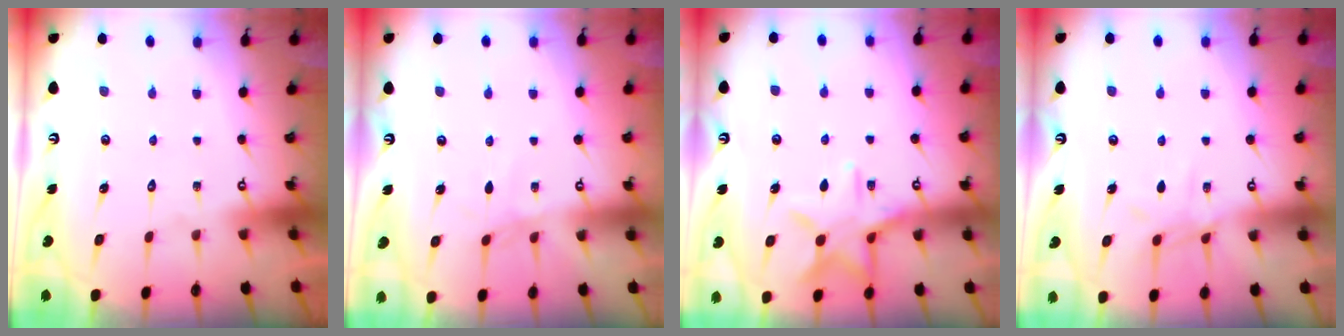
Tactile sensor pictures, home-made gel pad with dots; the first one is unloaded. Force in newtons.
{"total": 2.4, "press": 2.4, "slide": 0.5}
{"total": 12.9, "press": 12.9, "slide": 0.7}
{"total": 7.0, "press": 6.9, "slide": 0.6}